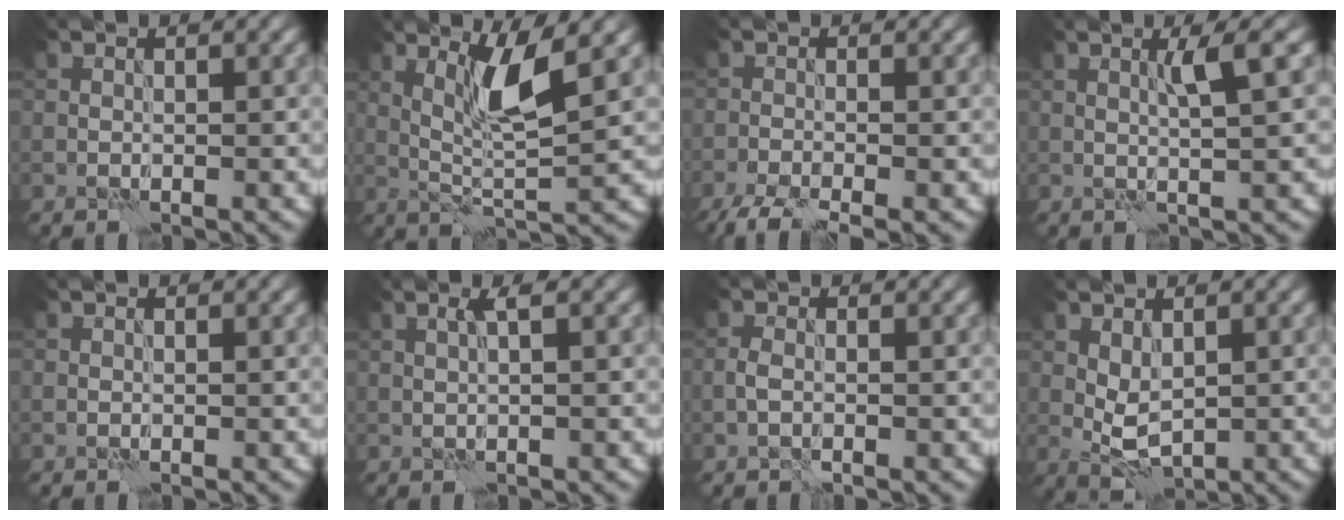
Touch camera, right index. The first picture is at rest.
{"total": 4.7, "force": [1.9, 0.4, 4.2], "torque": [-0.092, -0.007, 0.043]}
{"total": 3.9, "force": [-2.9, 0.7, 2.4], "torque": [-0.046, -0.009, -0.063]}
{"total": 2.8, "force": [1.0, 0.0, 2.6], "torque": [-0.043, 0.004, 0.016]}
{"total": 0.0}
{"total": 1.4, "force": [0.5, 0.0, 1.3], "torque": [-0.029, 0.003, 0.008]}
{"total": 1.3, "force": [-0.4, 0.7, 1.1], "torque": [-0.025, 0.001, -0.011]}
{"total": 2.9, "force": [0.6, 1.6, 2.3], "torque": [-0.049, -0.002, 0.016]}